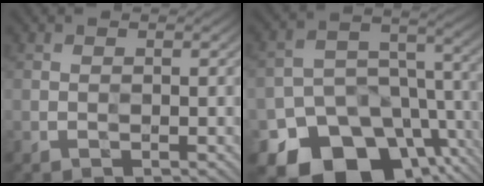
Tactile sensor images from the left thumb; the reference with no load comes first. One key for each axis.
{"total": 16.5, "fx": -10.2, "fy": 11.0, "fz": 6.8, "tx": -0.124, "ty": -0.035, "tz": -0.144}